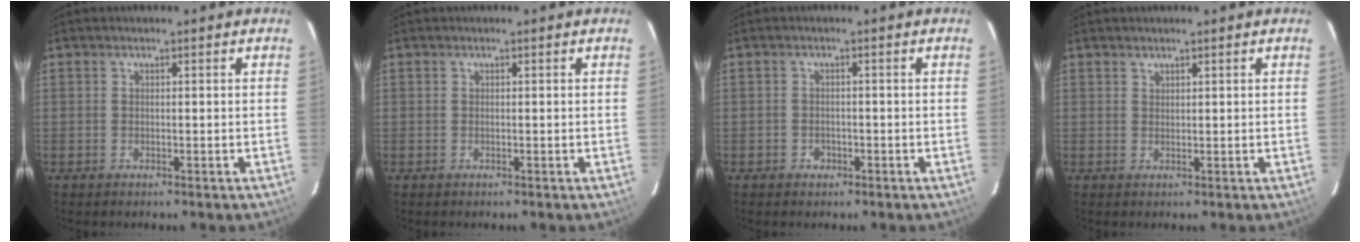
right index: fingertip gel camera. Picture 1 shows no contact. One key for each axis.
{"total": 0.0}
{"total": 2.0, "fx": -1.2, "fy": 1.6, "fz": 0.3, "tx": -0.007, "ty": 0.002, "tz": -0.017}
{"total": 4.2, "fx": 3.0, "fy": 2.9, "fz": 0.4, "tx": 0.004, "ty": 0.008, "tz": 0.061}